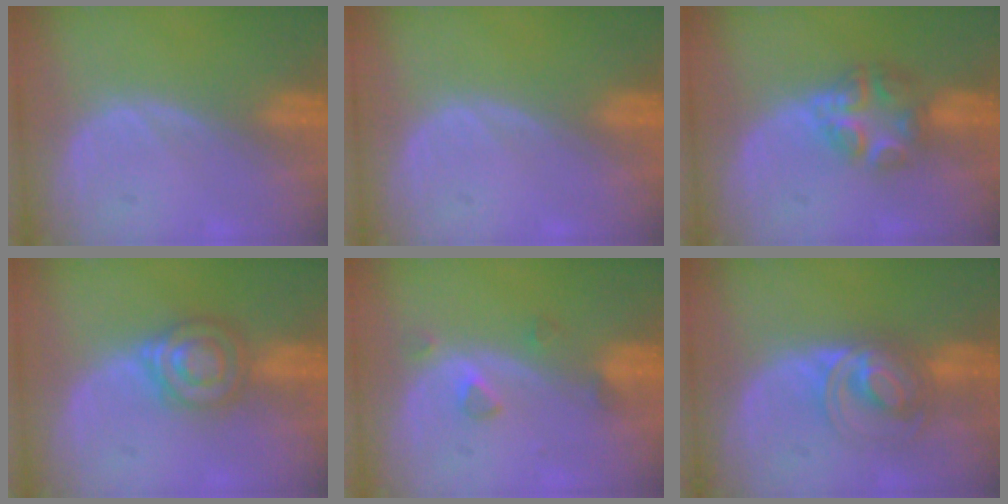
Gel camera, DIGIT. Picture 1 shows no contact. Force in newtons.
{"total": 0.0}
{"total": 6.2, "press": 5.4, "slide": 2.9}
{"total": 6.0, "press": 5.7, "slide": 1.7}
{"total": 2.5, "press": 2.3, "slide": 0.9}
{"total": 7.0, "press": 6.1, "slide": 3.6}